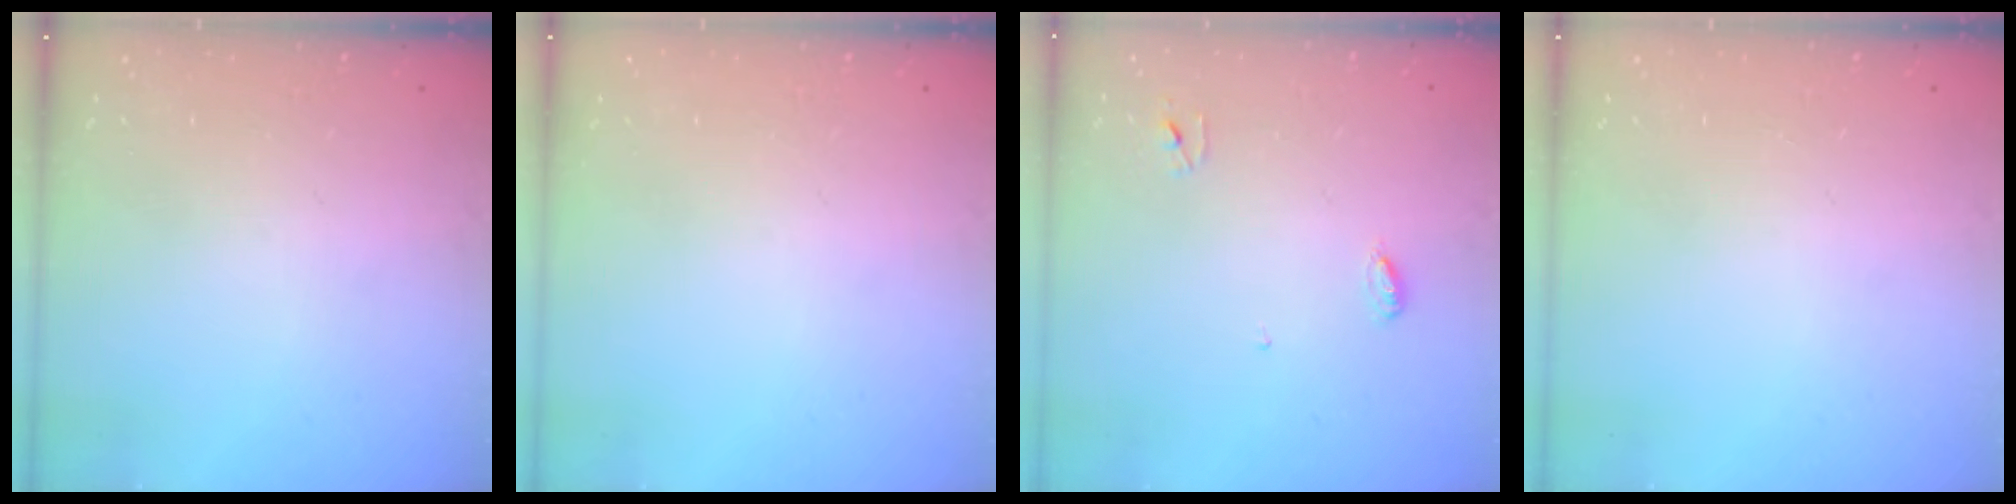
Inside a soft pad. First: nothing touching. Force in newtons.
{"total": 0.0}
{"total": 3.5, "press": 3.4, "slide": 0.4}
{"total": 0.0}